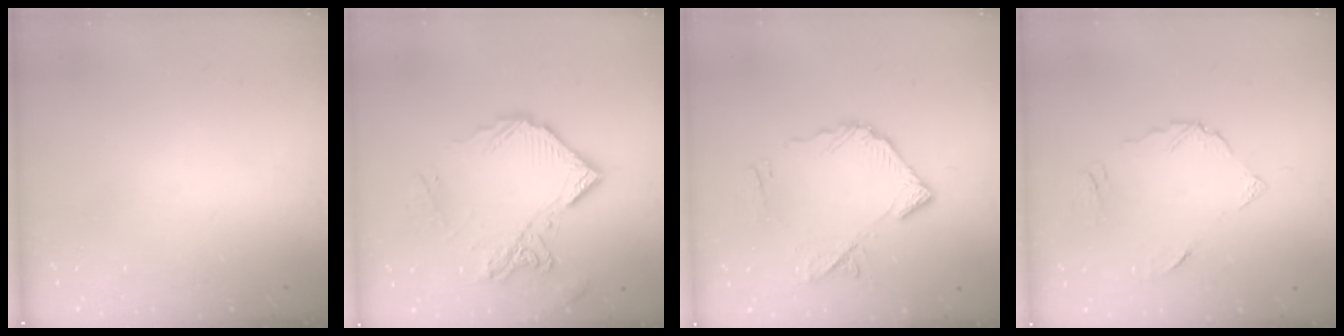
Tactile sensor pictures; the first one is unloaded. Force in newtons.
{"total": 13.4, "press": 13.3, "slide": 1.4}
{"total": 13.2, "press": 13.1, "slide": 1.8}
{"total": 7.6, "press": 7.6, "slide": 0.8}